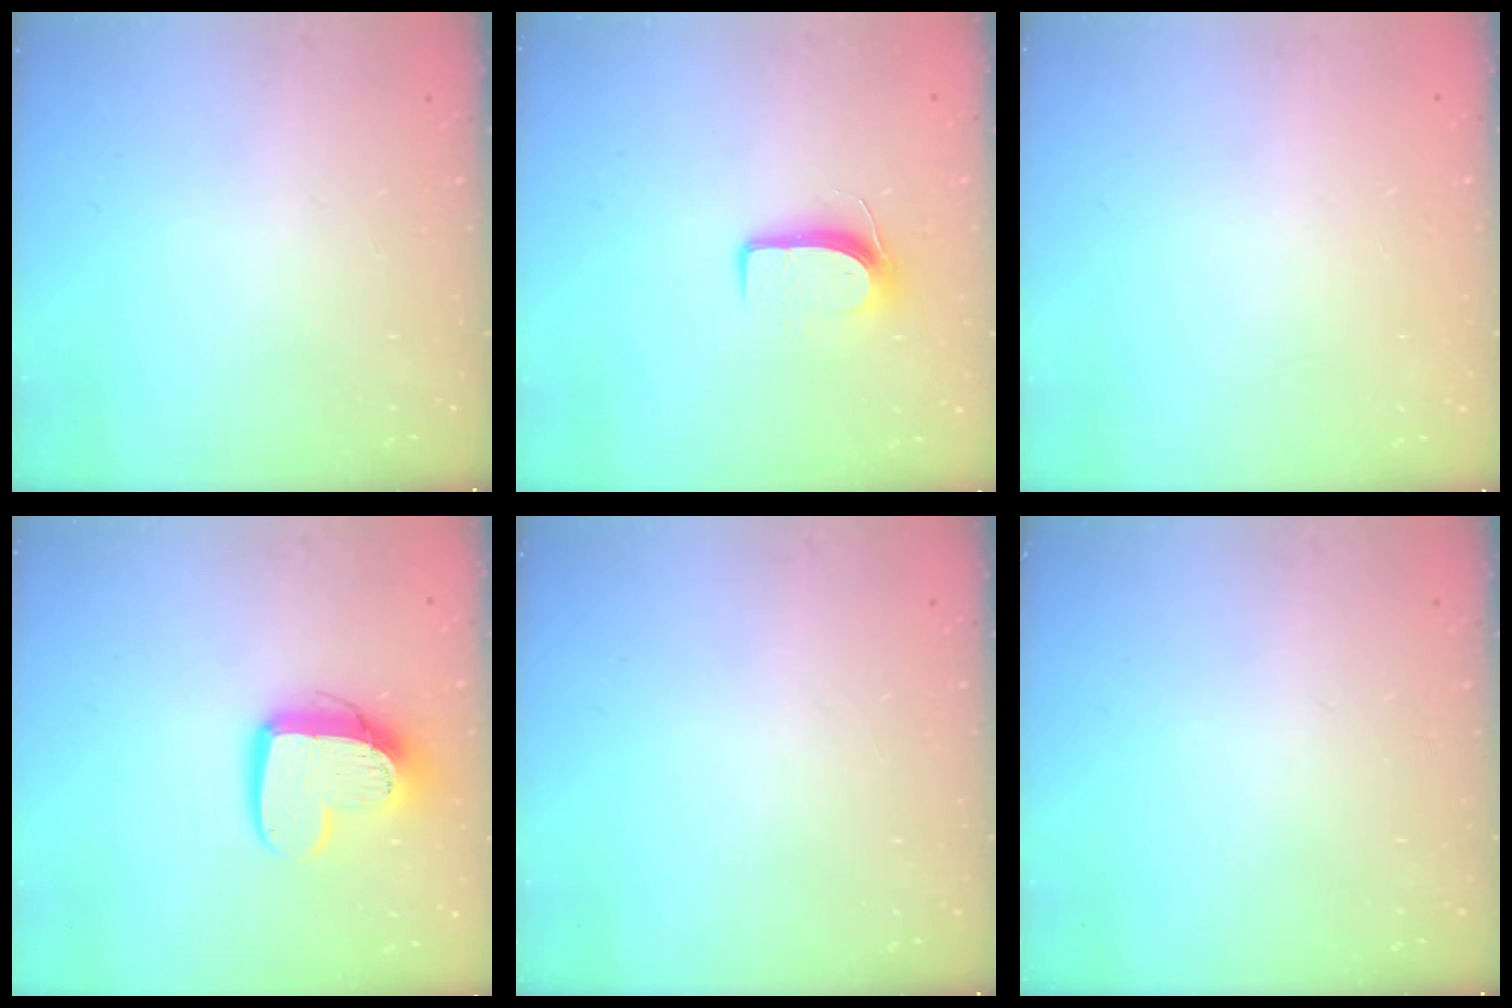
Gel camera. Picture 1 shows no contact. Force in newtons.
{"total": 7.9, "press": 7.9, "slide": 0.7}
{"total": 0.0}
{"total": 12.9, "press": 12.8, "slide": 1.1}
{"total": 0.0}
{"total": 0.0}